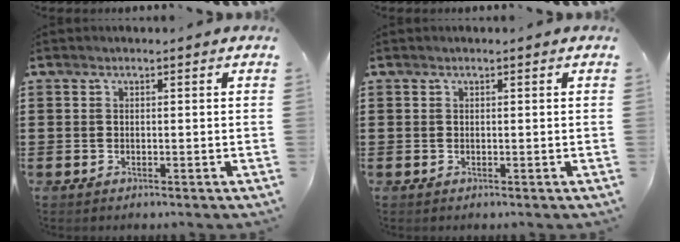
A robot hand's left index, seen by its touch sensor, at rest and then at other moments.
{"total": 0.0}